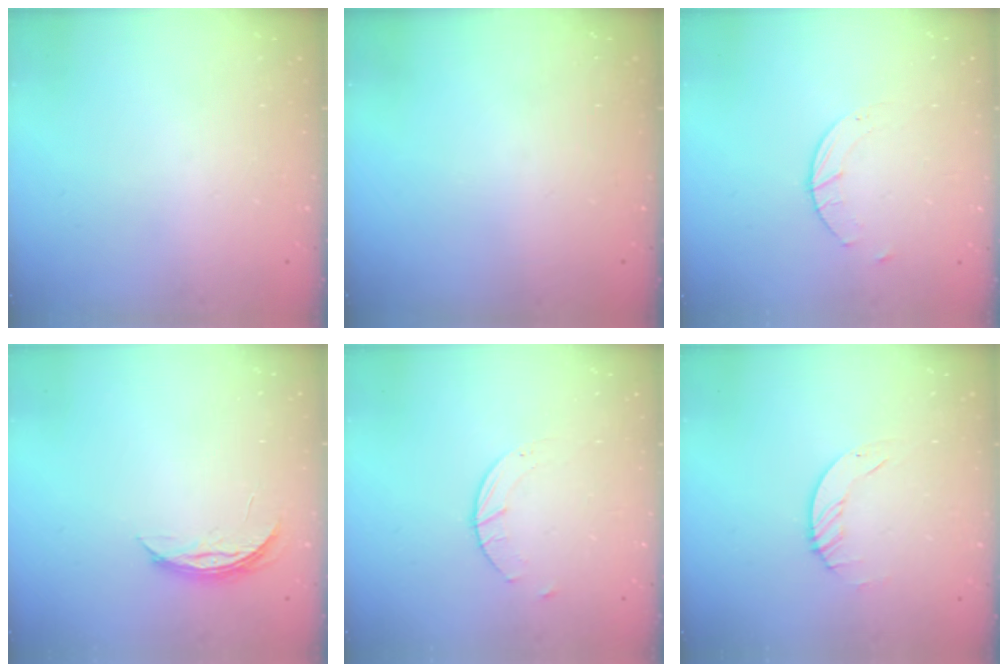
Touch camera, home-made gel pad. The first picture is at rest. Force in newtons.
{"total": 0.0}
{"total": 2.0, "press": 2.0, "slide": 0.3}
{"total": 4.2, "press": 4.2, "slide": 0.5}
{"total": 2.0, "press": 2.0, "slide": 0.3}
{"total": 1.9, "press": 1.9, "slide": 0.2}